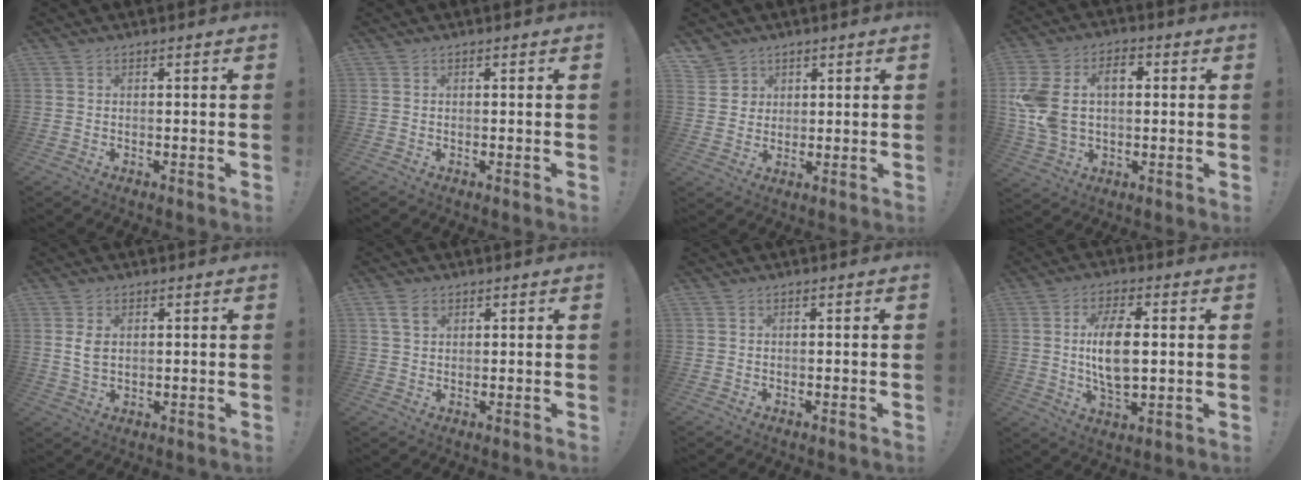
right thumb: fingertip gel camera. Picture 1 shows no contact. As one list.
[{"total": 0.0}, {"total": 4.9, "force": [2.9, 4.0, 0.2], "torque": [-0.006, -0.020, 0.056]}, {"total": 14.5, "force": [2.5, 9.5, 10.6], "torque": [-0.226, 0.002, 0.047]}, {"total": 4.2, "force": [1.2, 2.6, 3.1], "torque": [-0.052, -0.004, 0.019]}, {"total": 4.1, "force": [2.0, 2.7, 2.3], "torque": [-0.038, 0.002, 0.038]}, {"total": 0.0}, {"total": 11.8, "force": [1.2, 5.7, 10.3], "torque": [-0.180, -0.007, 0.017]}]